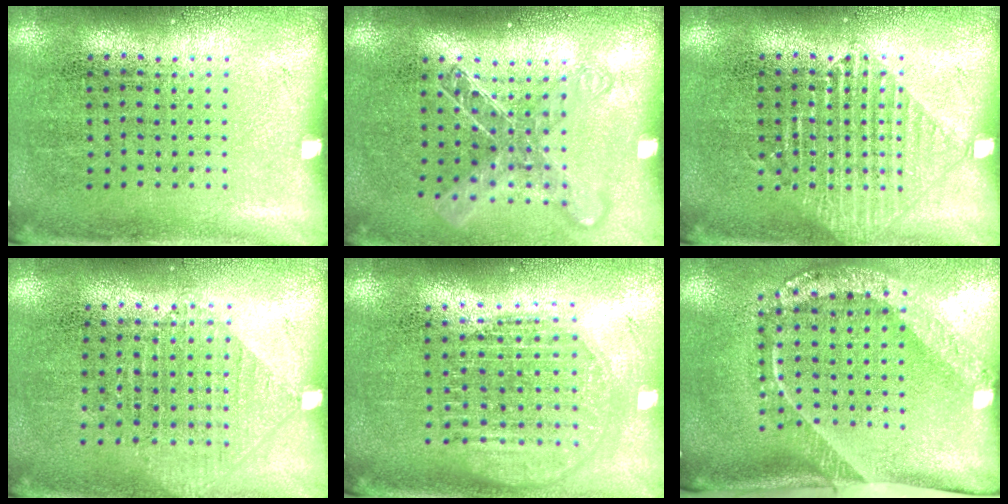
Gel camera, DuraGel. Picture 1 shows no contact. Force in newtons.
{"total": 1.7, "press": 1.3, "slide": 1.0}
{"total": 1.9, "press": 1.8, "slide": 0.4}
{"total": 0.9, "press": 0.8, "slide": 0.3}
{"total": 1.8, "press": 1.5, "slide": 1.0}
{"total": 2.4, "press": 1.6, "slide": 1.8}